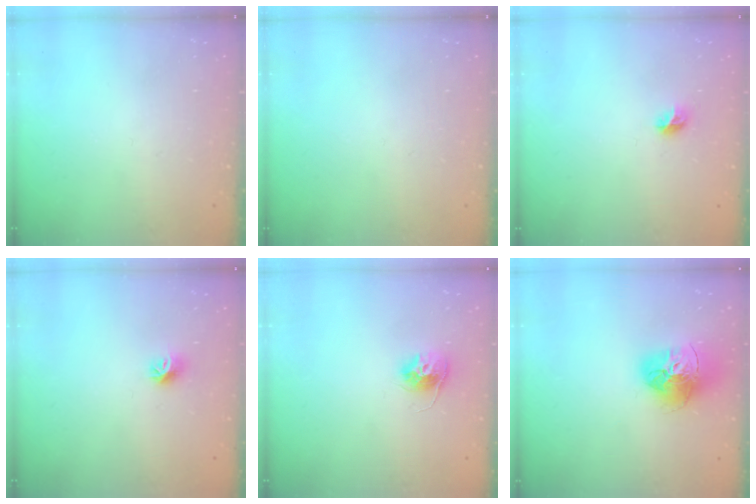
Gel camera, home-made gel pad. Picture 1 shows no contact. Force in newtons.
{"total": 0.0}
{"total": 5.4, "press": 5.2, "slide": 1.4}
{"total": 8.0, "press": 7.9, "slide": 0.6}
{"total": 10.2, "press": 10.1, "slide": 0.7}
{"total": 17.4, "press": 17.3, "slide": 1.7}